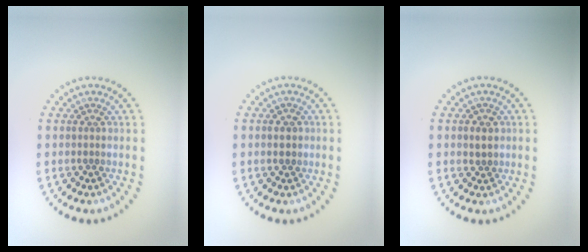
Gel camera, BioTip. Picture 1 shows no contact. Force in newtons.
{"total": 1.7, "press": 1.7, "slide": 0.0}
{"total": 0.9, "press": 0.9, "slide": 0.2}